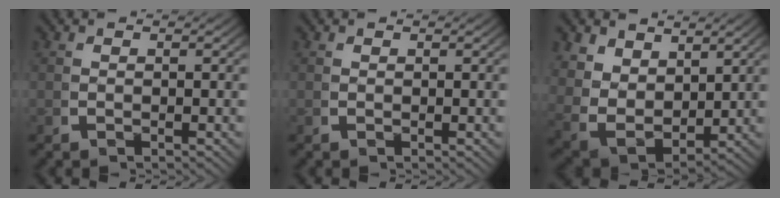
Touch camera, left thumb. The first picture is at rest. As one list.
[{"total": 0.0}, {"total": 7.9, "force": [0.2, 5.9, 5.2], "torque": [-0.144, -0.041, 0.019]}]